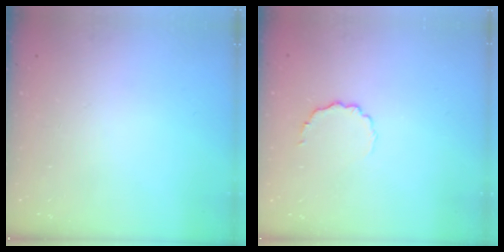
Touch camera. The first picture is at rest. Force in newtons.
{"total": 4.9, "press": 4.7, "slide": 1.5}